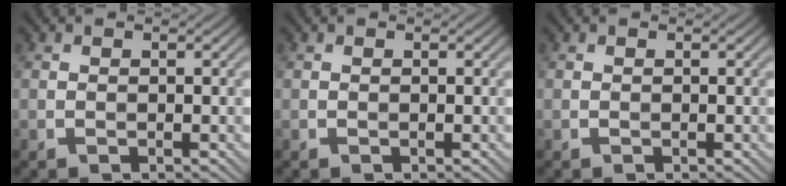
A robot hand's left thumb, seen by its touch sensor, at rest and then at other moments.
{"total": 0.0}
{"total": 0.0}